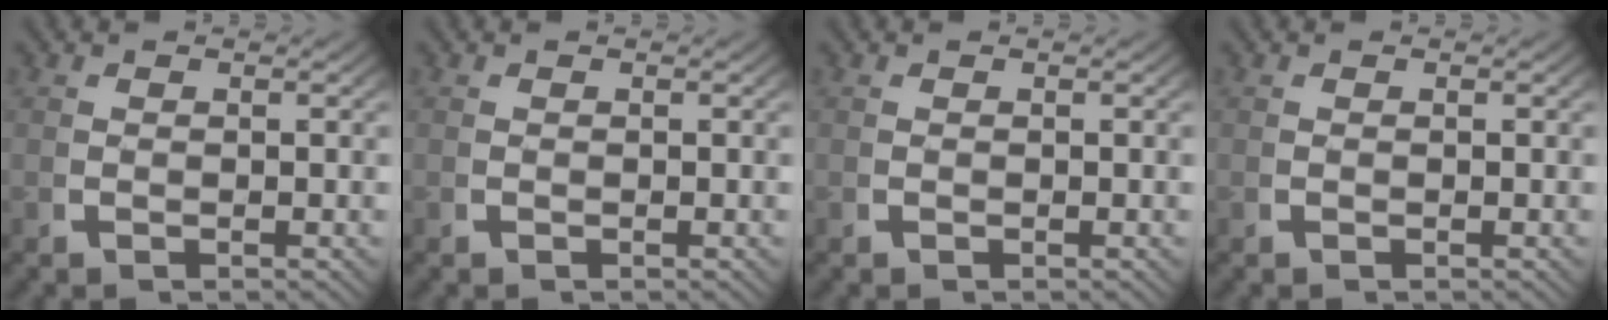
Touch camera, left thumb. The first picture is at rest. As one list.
[{"total": 0.0}, {"total": 0.0}, {"total": 0.0}]